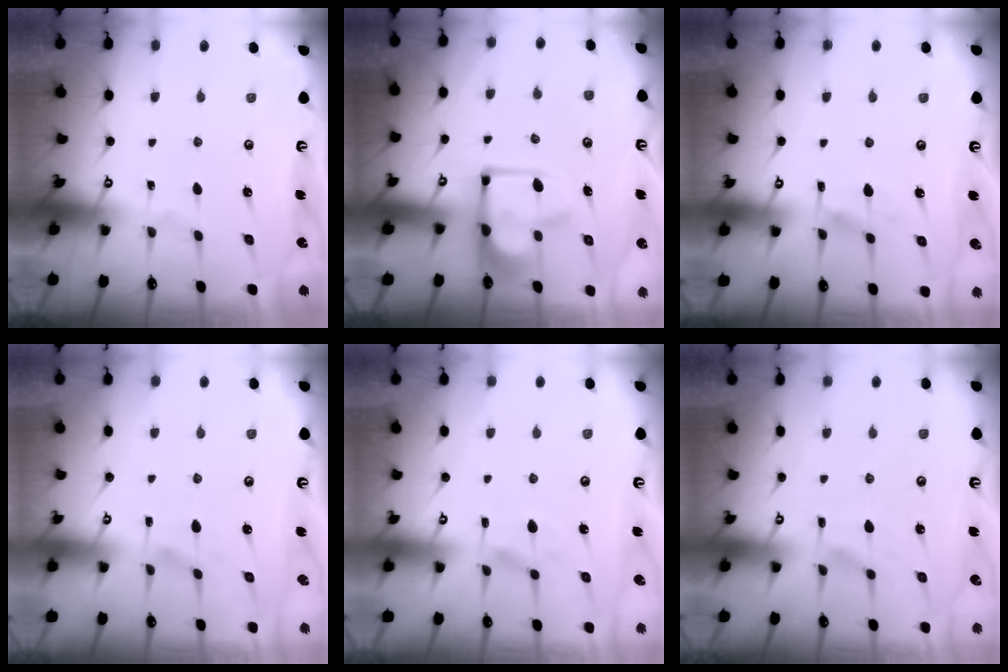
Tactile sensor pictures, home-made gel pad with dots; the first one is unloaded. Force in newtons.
{"total": 2.1, "press": 2.0, "slide": 0.8}
{"total": 5.9, "press": 5.9, "slide": 0.6}
{"total": 3.2, "press": 3.1, "slide": 1.0}
{"total": 1.4, "press": 1.0, "slide": 1.0}
{"total": 1.8, "press": 1.3, "slide": 1.3}